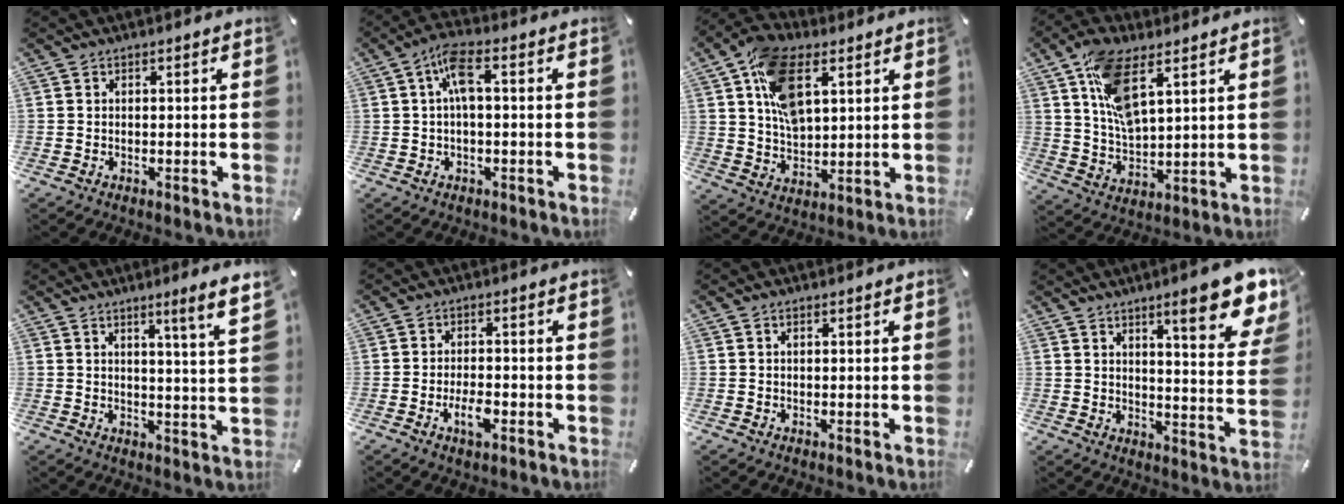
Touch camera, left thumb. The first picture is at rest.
{"total": 6.7, "force": [0.4, 2.6, 6.2], "torque": [-0.122, 0.014, 0.006]}
{"total": 14.4, "force": [5.6, 9.2, 9.5], "torque": [-0.184, -0.007, 0.101]}
{"total": 12.3, "force": [6.4, 5.3, 9.0], "torque": [-0.190, -0.017, 0.117]}
{"total": 7.3, "force": [4.6, -0.4, 5.7], "torque": [-0.087, -0.030, 0.069]}
{"total": 4.9, "force": [-2.0, 2.2, 3.9], "torque": [-0.082, 0.004, -0.038]}
{"total": 0.9, "force": [0.3, 0.4, 0.7], "torque": [-0.014, 0.003, 0.005]}
{"total": 15.1, "force": [9.7, 3.6, 11.0], "torque": [-0.148, -0.063, 0.154]}